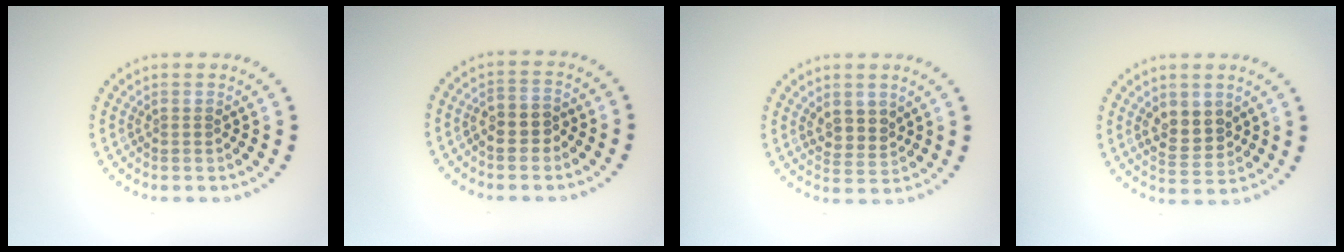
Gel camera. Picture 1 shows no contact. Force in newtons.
{"total": 2.0, "press": 1.9, "slide": 0.6}
{"total": 2.4, "press": 2.1, "slide": 1.1}
{"total": 3.1, "press": 3.1, "slide": 0.7}